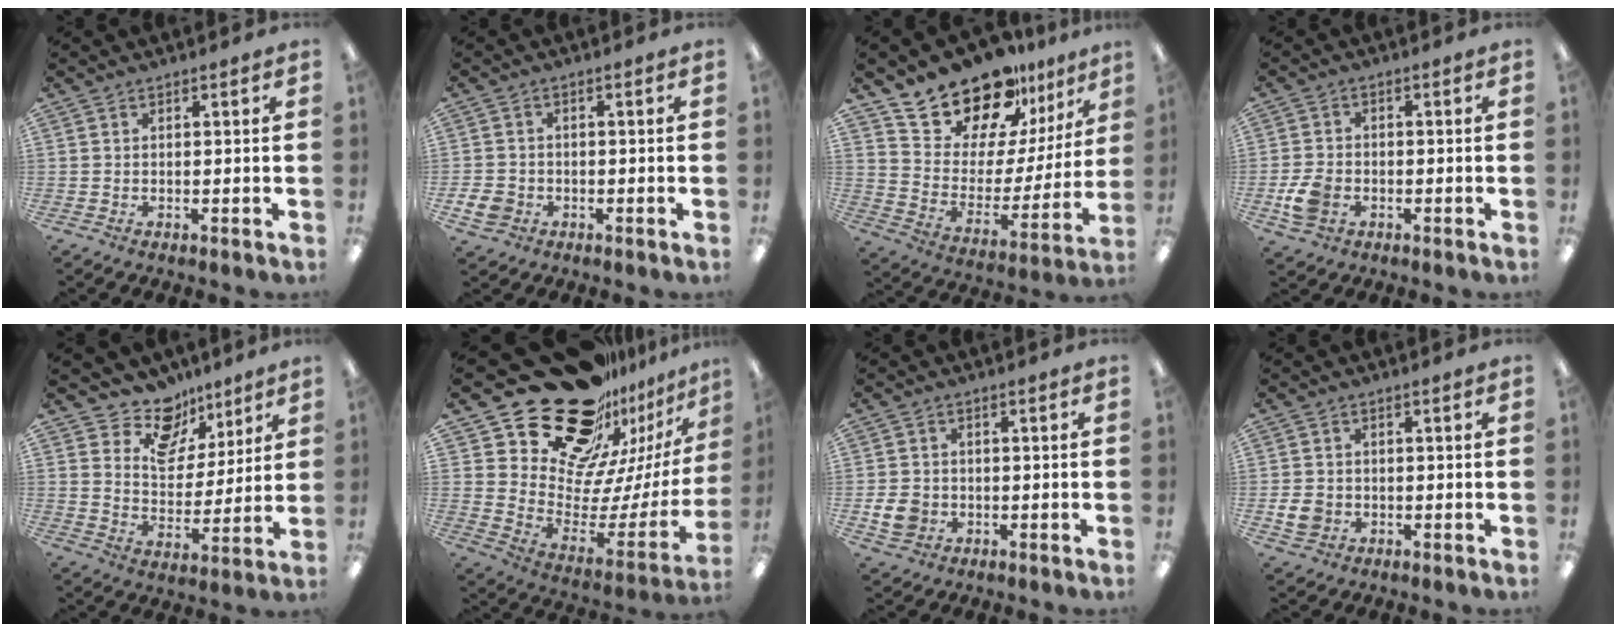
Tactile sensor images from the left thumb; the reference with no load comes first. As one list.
[{"total": 4.6, "force": [-1.6, 3.8, 1.8], "torque": [-0.033, 0.005, -0.031]}, {"total": 19.7, "force": [17.2, 8.2, 4.7], "torque": [-0.099, -0.141, 0.312]}, {"total": 6.2, "force": [-2.1, 4.7, 3.6], "torque": [-0.064, 0.006, -0.038]}, {"total": 11.9, "force": [9.2, 6.9, 3.1], "torque": [-0.058, -0.064, 0.173]}, {"total": 27.5, "force": [20.1, 14.4, 12.0], "torque": [-0.158, -0.158, 0.385]}, {"total": 5.3, "force": [-1.1, 4.6, 2.5], "torque": [-0.039, 0.002, -0.021]}, {"total": 4.5, "force": [-0.8, 3.9, 2.1], "torque": [-0.039, 0.000, -0.016]}]